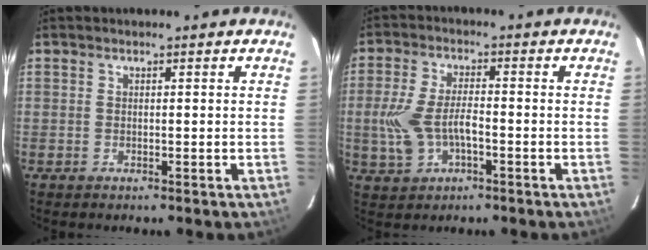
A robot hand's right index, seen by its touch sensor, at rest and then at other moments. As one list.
[{"total": 8.5, "force": [-2.1, 4.2, 7.1], "torque": [-0.156, 0.000, -0.034]}]